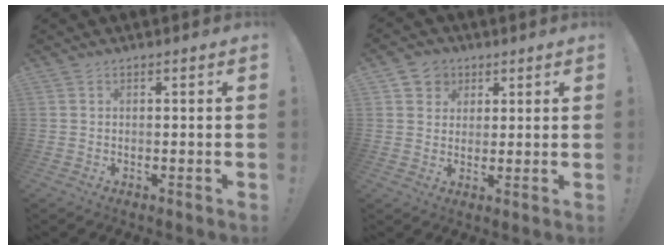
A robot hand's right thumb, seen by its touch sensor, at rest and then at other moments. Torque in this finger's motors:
{"motor_torque": [0.77, 0.73, 0.27, 0.10, -0.02]}